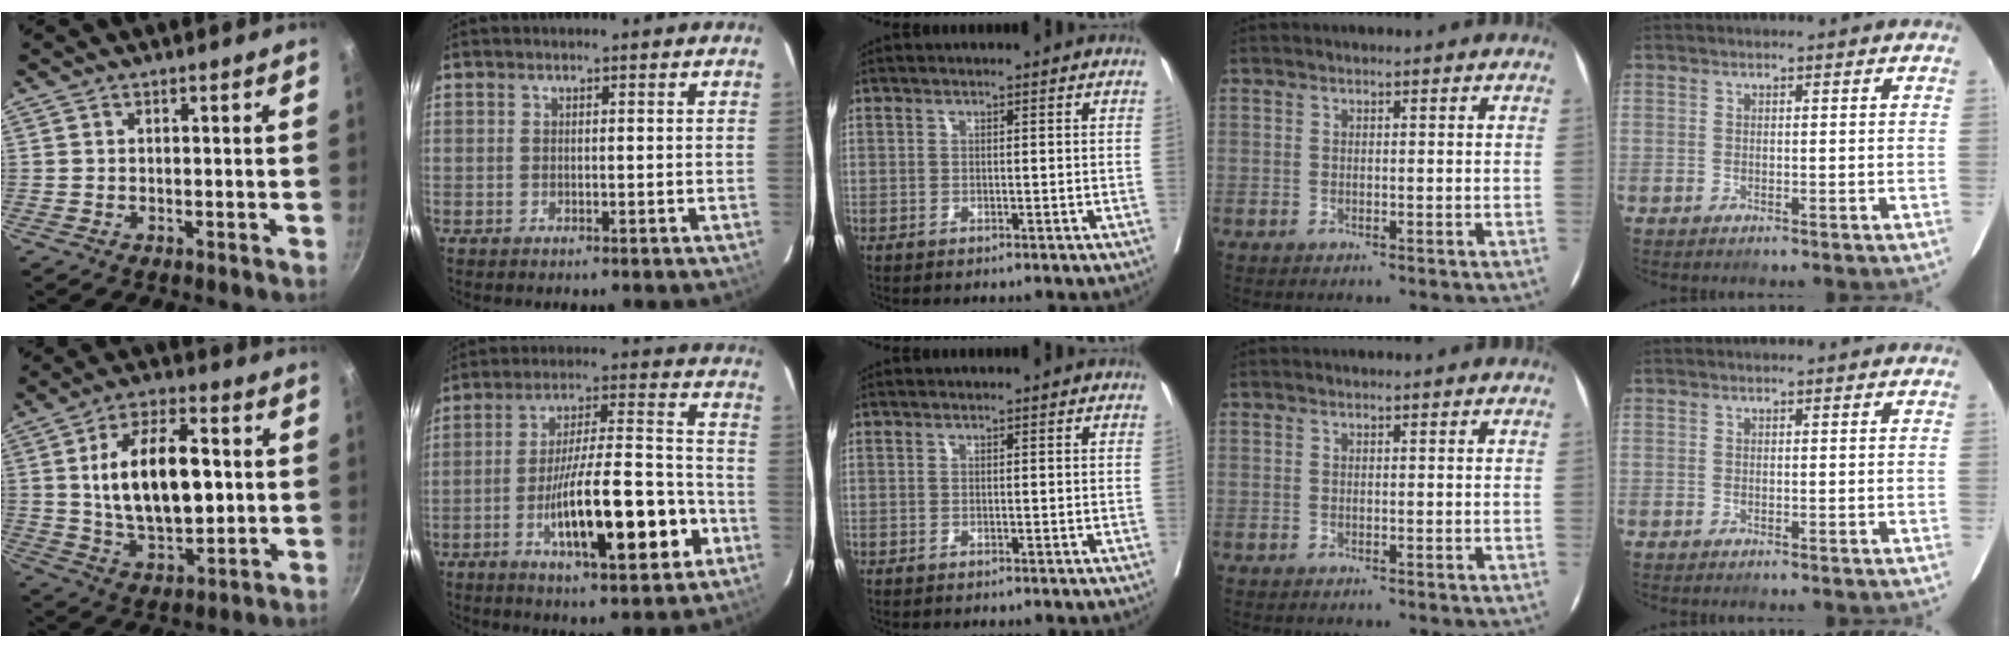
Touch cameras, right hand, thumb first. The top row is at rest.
{"thumb": {"total": 17.3, "force": [2.0, 9.0, 14.6], "torque": [-0.226, 0.000, 0.038]}, "index": {"total": 17.7, "force": [-6.4, 3.3, 16.2], "torque": [-0.264, 0.007, -0.093]}}